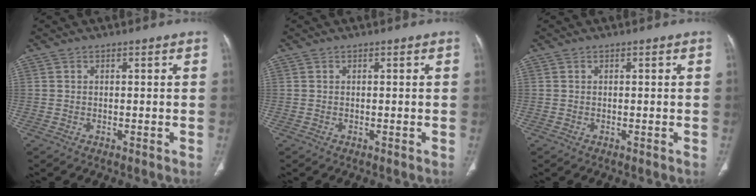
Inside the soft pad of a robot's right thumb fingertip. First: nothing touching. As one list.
[{"total": 0.0}, {"total": 0.0}]